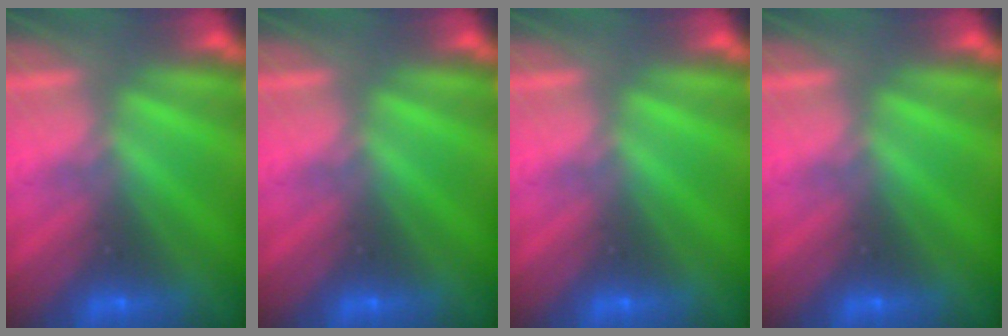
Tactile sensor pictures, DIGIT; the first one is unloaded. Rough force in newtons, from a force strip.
{"total": 0.0}
{"total": 0.0}
{"total": 0.0}